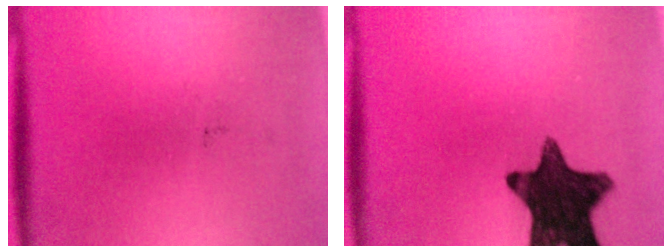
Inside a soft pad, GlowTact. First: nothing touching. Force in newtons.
{"total": 14.8}